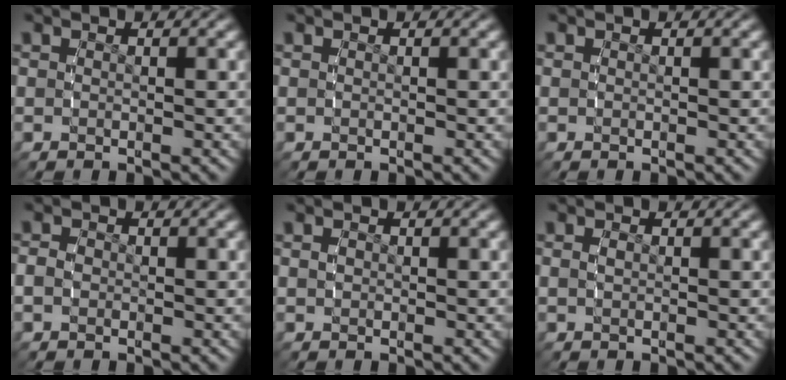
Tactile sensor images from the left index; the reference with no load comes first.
{"total": 0.0}
{"total": 0.0}
{"total": 1.6, "force": [-0.3, 1.3, 0.8], "torque": [-0.022, -0.001, -0.008]}
{"total": 0.0}
{"total": 0.5, "force": [-0.1, 0.1, 0.5], "torque": [-0.012, -0.002, 0.000]}